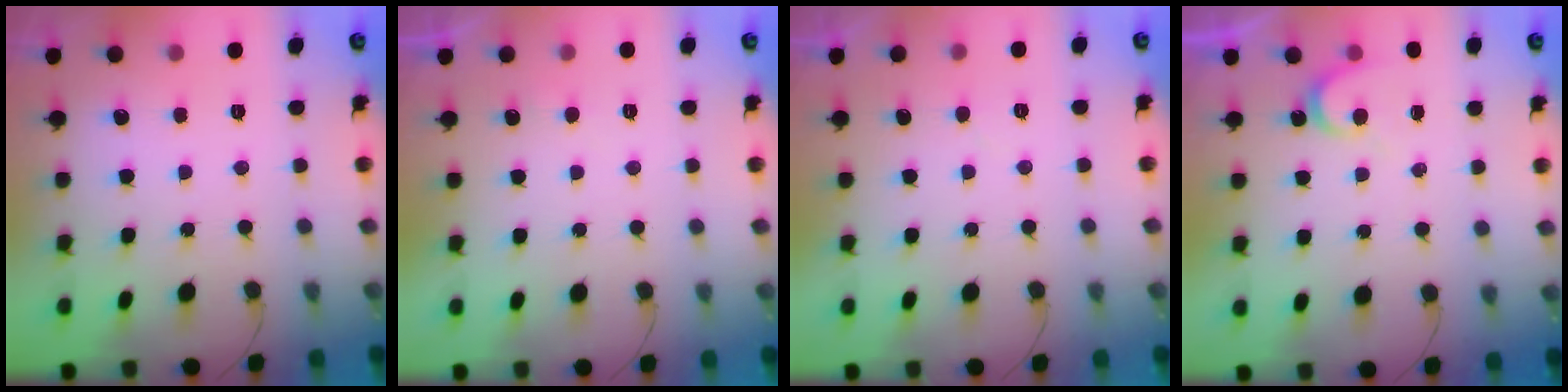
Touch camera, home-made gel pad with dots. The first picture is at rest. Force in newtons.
{"total": 3.0, "press": 2.9, "slide": 0.4}
{"total": 3.8, "press": 3.7, "slide": 0.3}
{"total": 5.7, "press": 5.7, "slide": 0.2}